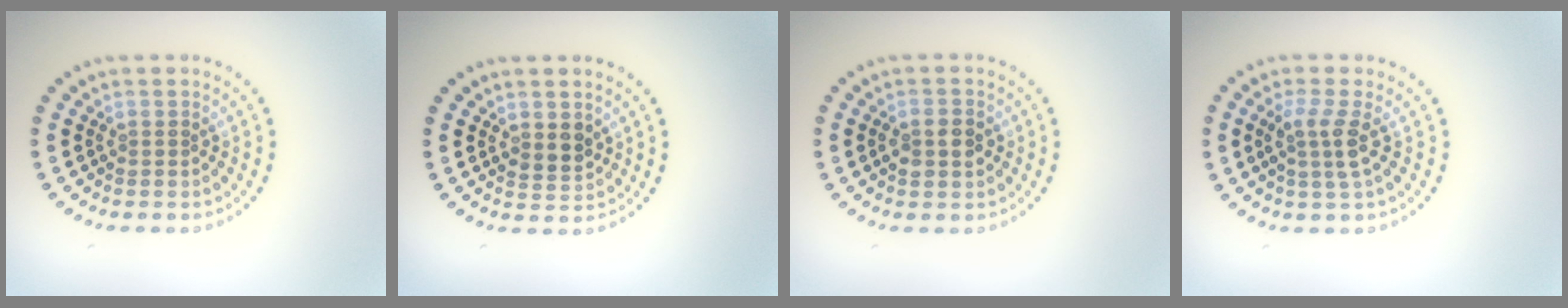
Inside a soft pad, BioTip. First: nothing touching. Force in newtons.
{"total": 1.9, "press": 1.7, "slide": 0.8}
{"total": 2.7, "press": 2.7, "slide": 0.1}
{"total": 2.5, "press": 2.0, "slide": 1.5}